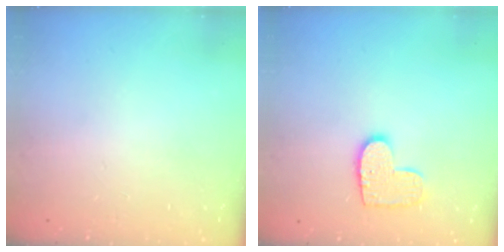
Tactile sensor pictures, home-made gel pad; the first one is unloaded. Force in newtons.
{"total": 9.7, "press": 9.7, "slide": 0.3}